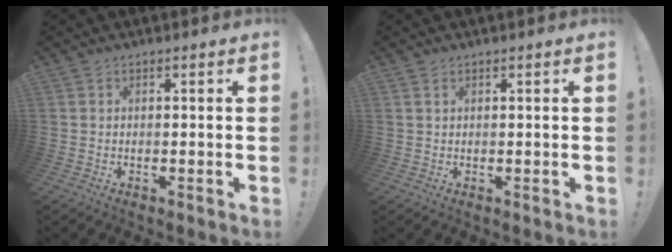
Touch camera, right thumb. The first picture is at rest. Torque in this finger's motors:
{"motor_torque": [-0.09, -0.03, -0.14, 0.04, -0.02]}